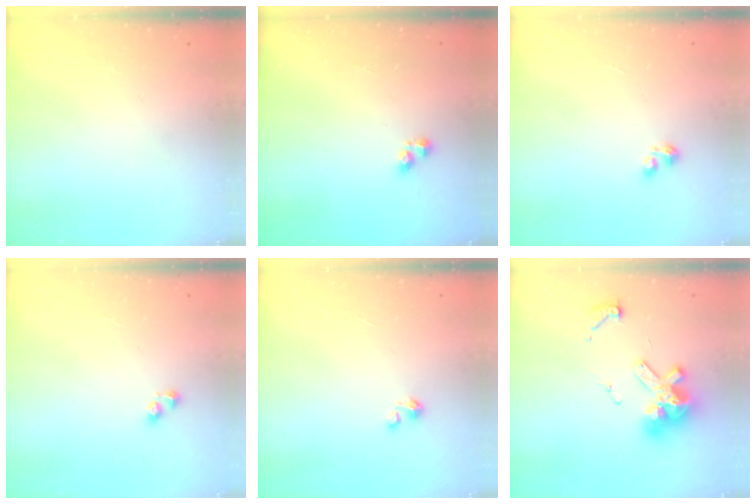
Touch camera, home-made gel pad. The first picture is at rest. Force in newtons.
{"total": 2.8, "press": 2.7, "slide": 0.5}
{"total": 1.8, "press": 1.7, "slide": 0.5}
{"total": 2.9, "press": 2.9, "slide": 0.1}
{"total": 0.5, "press": 0.5, "slide": 0.2}
{"total": 12.2, "press": 12.1, "slide": 1.1}